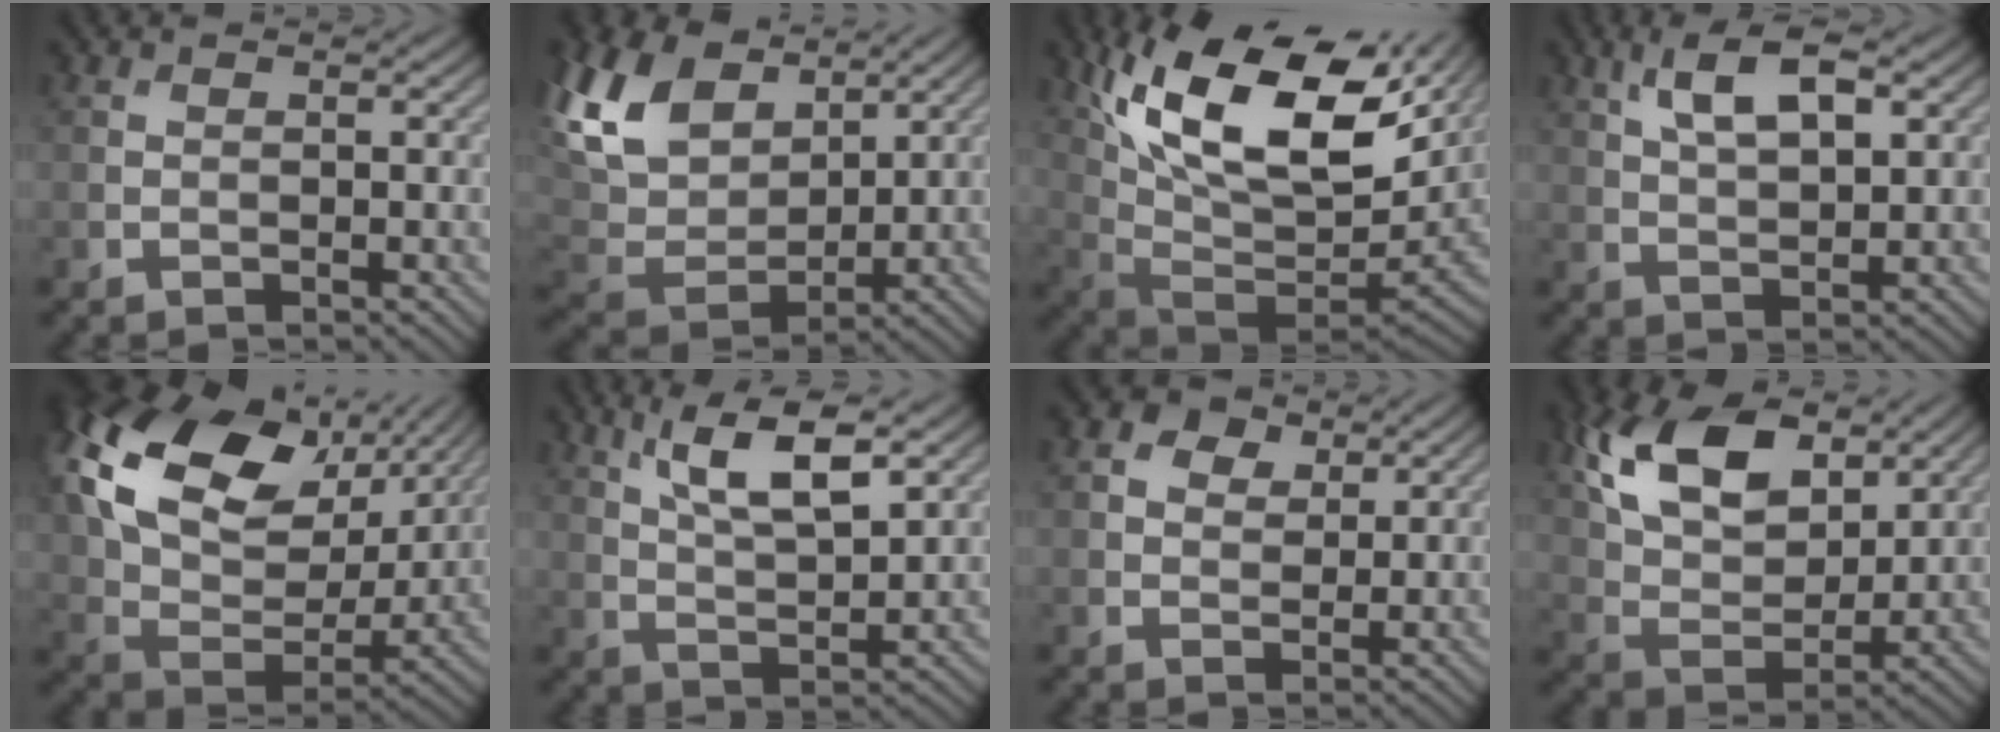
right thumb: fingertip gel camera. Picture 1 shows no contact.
{"total": 13.1, "force": [7.1, 7.8, 7.8], "torque": [-0.220, 0.032, 0.130]}
{"total": 18.2, "force": [8.9, 8.1, 13.6], "torque": [-0.282, 0.021, 0.168]}
{"total": 7.4, "force": [3.4, 2.9, 5.9], "torque": [-0.117, 0.007, 0.063]}
{"total": 18.2, "force": [7.9, 11.5, 11.6], "torque": [-0.271, 0.023, 0.142]}
{"total": 8.3, "force": [4.3, 2.4, 6.7], "torque": [-0.130, 0.003, 0.083]}
{"total": 3.7, "force": [1.9, 2.6, 1.7], "torque": [-0.035, 0.003, 0.030]}
{"total": 13.0, "force": [6.3, 7.3, 8.7], "torque": [-0.187, 0.016, 0.118]}